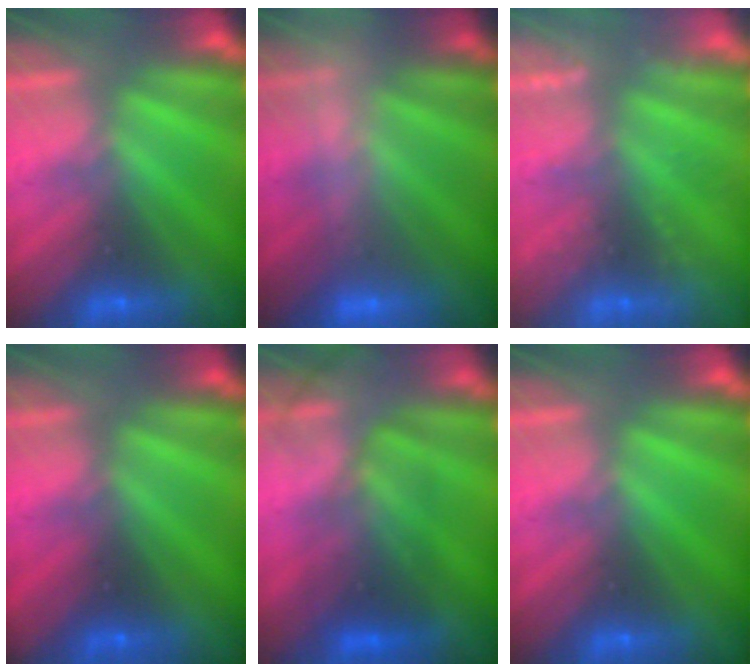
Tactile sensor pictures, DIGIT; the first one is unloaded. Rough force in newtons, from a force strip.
{"total": 2.4}
{"total": 2.4}
{"total": 2.1}
{"total": 2.9}
{"total": 0.0}